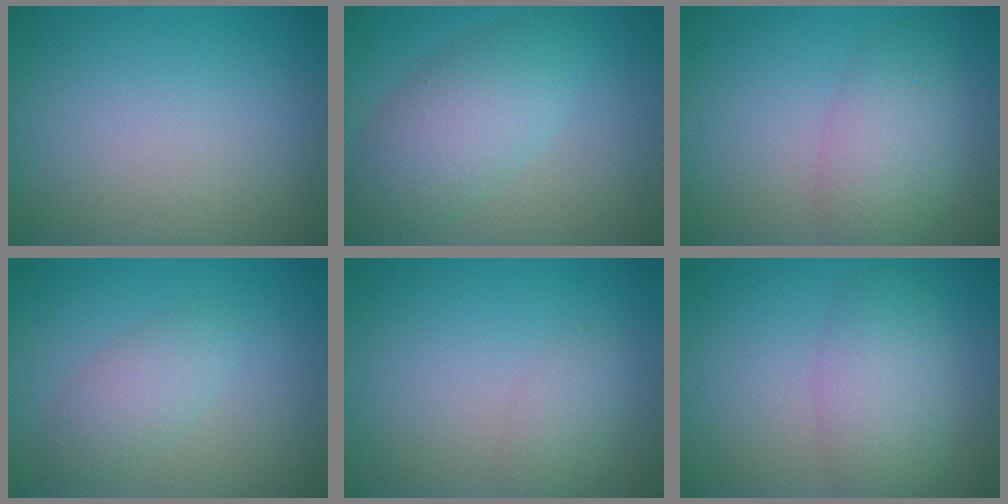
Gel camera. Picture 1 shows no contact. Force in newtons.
{"total": 5.6, "press": 5.5, "slide": 0.4}
{"total": 4.4, "press": 4.3, "slide": 0.2}
{"total": 2.5, "press": 2.5, "slide": 0.0}
{"total": 1.5, "press": 1.5, "slide": 0.0}
{"total": 4.6, "press": 4.6, "slide": 0.2}